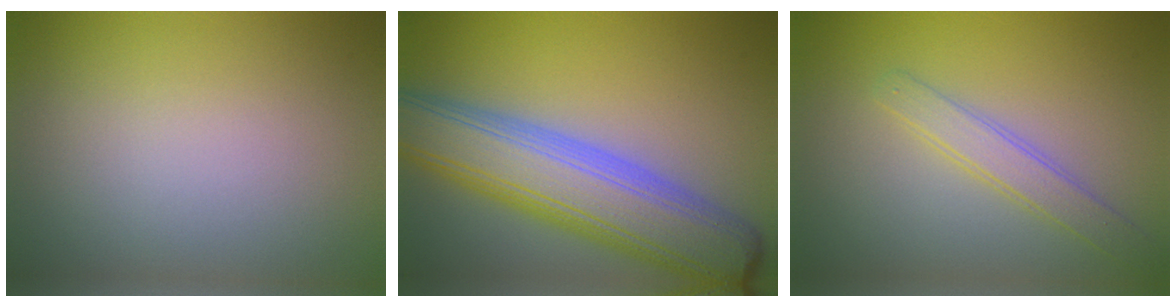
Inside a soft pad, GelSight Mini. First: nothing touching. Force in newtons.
{"total": 10.2, "press": 10.2, "slide": 0.5}
{"total": 2.5, "press": 2.5, "slide": 0.1}